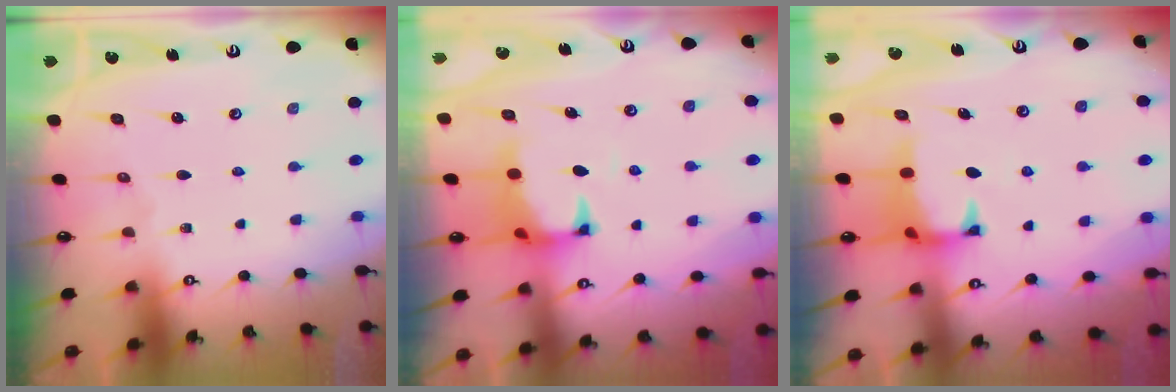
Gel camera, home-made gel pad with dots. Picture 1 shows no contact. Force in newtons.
{"total": 1.2, "press": 0.8, "slide": 1.0}
{"total": 0.8, "press": 0.2, "slide": 0.8}